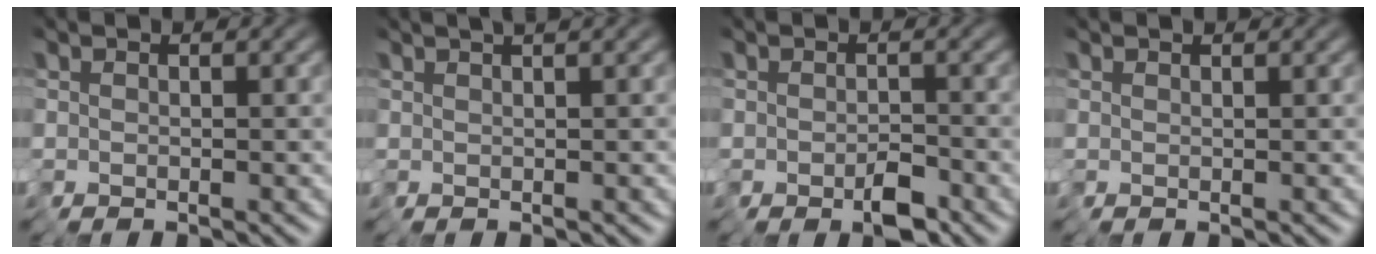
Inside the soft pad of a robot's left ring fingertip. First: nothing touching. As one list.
[{"total": 1.7, "force": [0.9, -0.1, 1.5], "torque": [-0.024, 0.014, 0.017]}, {"total": 2.4, "force": [-1.3, 1.0, 1.8], "torque": [-0.029, -0.001, -0.018]}, {"total": 0.0}]